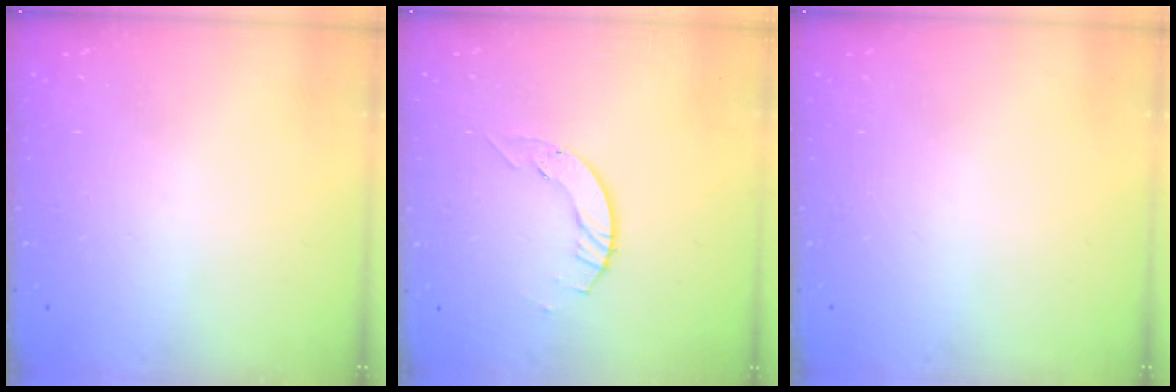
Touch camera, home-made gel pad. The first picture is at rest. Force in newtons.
{"total": 2.1, "press": 2.1, "slide": 0.3}
{"total": 0.0}